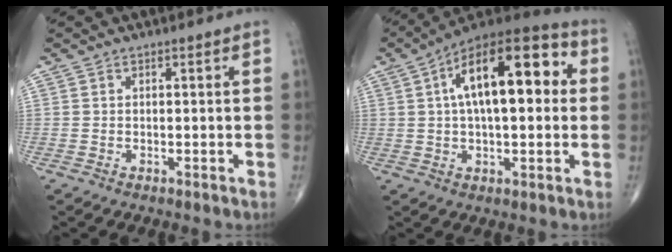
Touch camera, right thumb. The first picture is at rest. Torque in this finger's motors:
{"motor_torque": [0.78, 4.23, 1.46, -0.07, 0.13]}